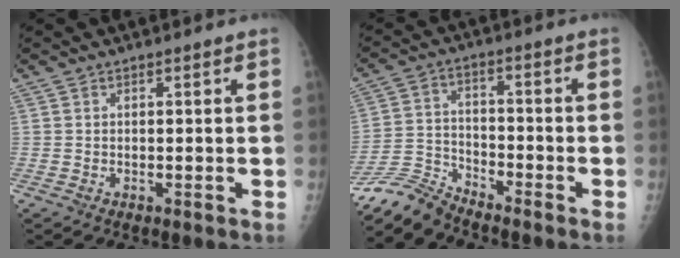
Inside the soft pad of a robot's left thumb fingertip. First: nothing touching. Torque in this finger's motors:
{"motor_torque": [0.01, 0.02, -0.59, 0.56, -0.05]}